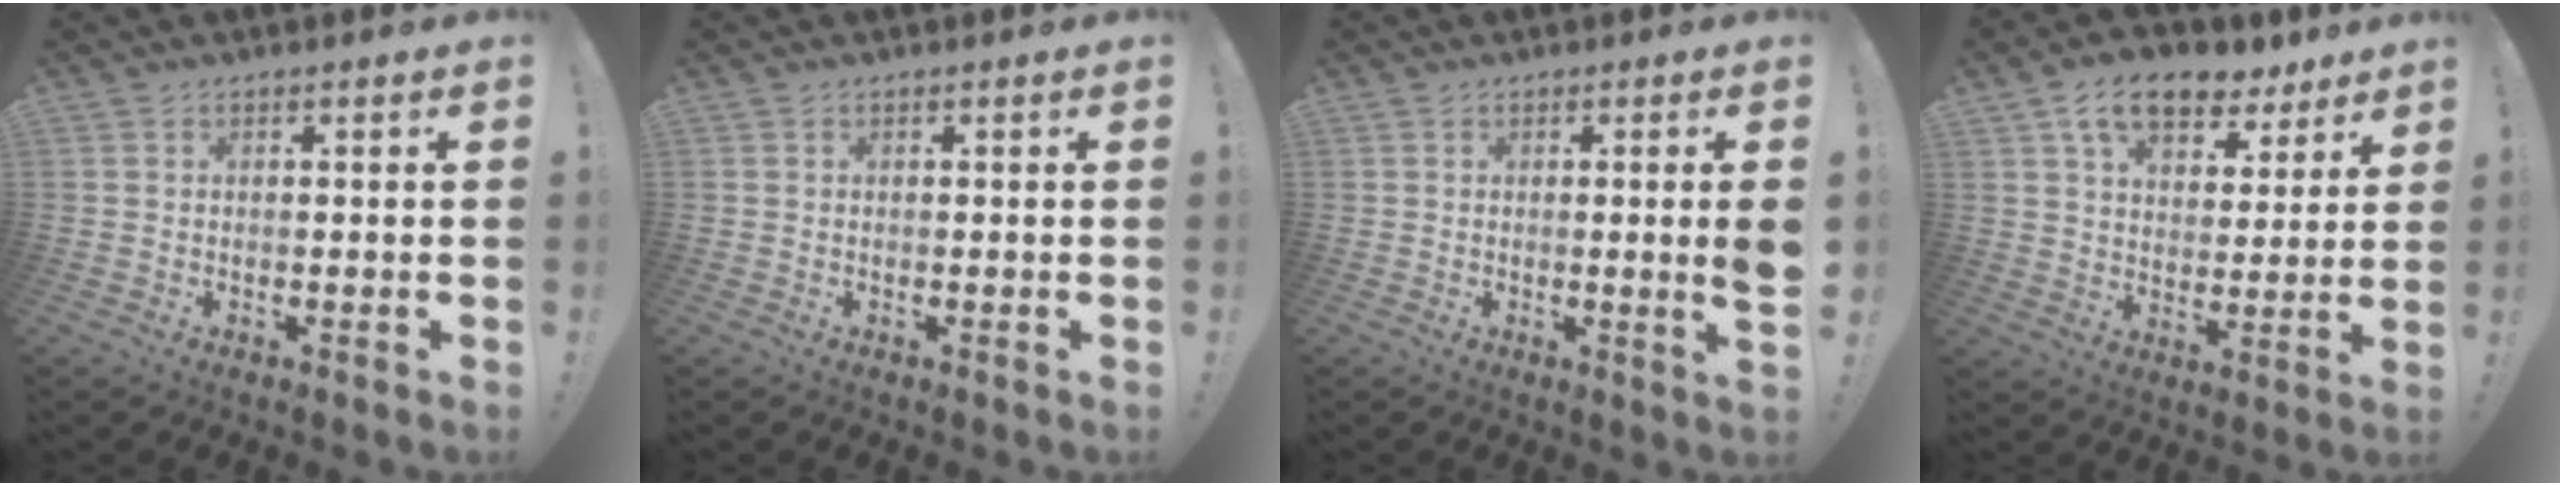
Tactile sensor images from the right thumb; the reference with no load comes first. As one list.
[{"total": 0.0}, {"total": 4.2, "force": [0.4, -0.5, 4.2], "torque": [-0.070, -0.009, 0.006]}, {"total": 13.3, "force": [8.2, 7.8, 7.1], "torque": [-0.113, -0.040, 0.150]}]